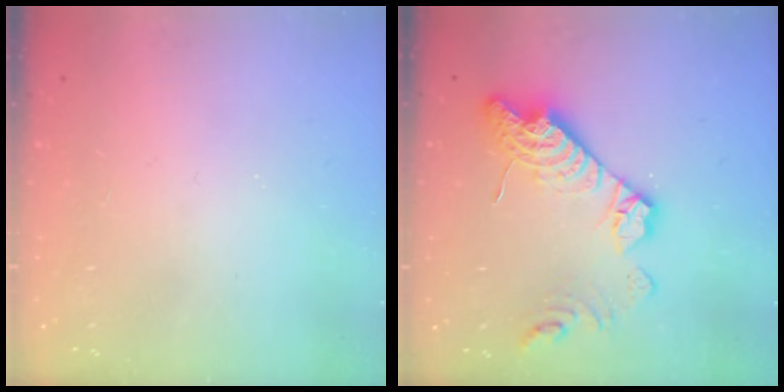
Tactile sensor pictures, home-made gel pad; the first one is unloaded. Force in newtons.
{"total": 15.7, "press": 15.7, "slide": 1.0}